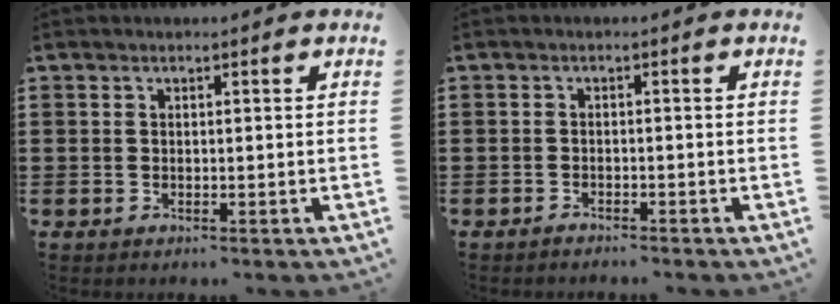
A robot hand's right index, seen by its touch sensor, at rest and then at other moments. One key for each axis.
{"total": 0.9, "fx": -0.9, "fy": 0.1, "fz": 0.0, "tx": -0.003, "ty": 0.002, "tz": -0.019}